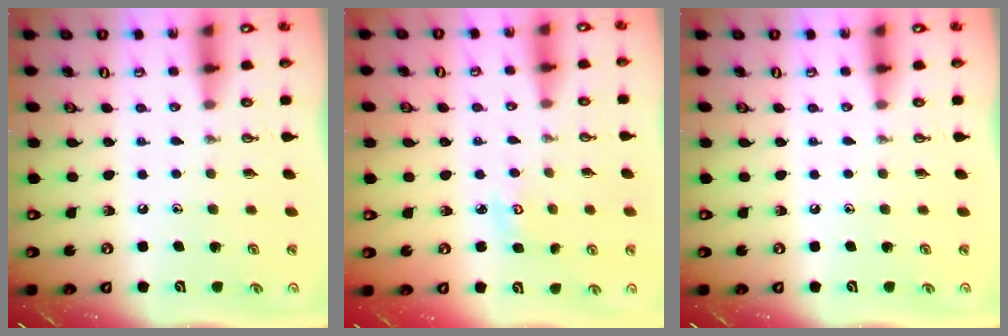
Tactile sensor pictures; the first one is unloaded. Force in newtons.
{"total": 3.7, "press": 3.7, "slide": 0.4}
{"total": 0.0}